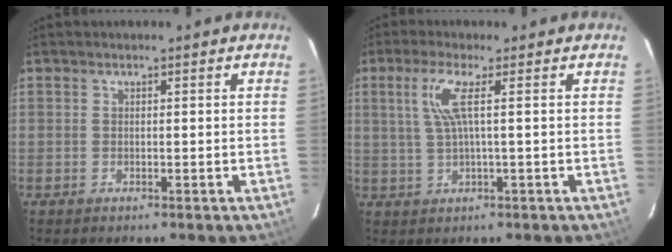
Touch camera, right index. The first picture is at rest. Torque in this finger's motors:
{"motor_torque": [0.51, 0.31, 0.16, 0.07]}